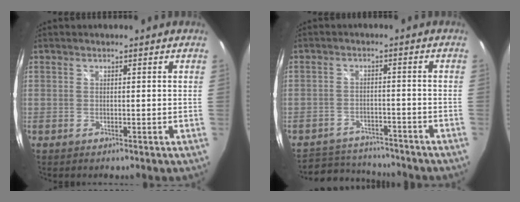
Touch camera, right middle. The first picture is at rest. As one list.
[{"total": 10.3, "force": [-9.6, 3.1, 2.1], "torque": [-0.059, 0.016, -0.140]}]